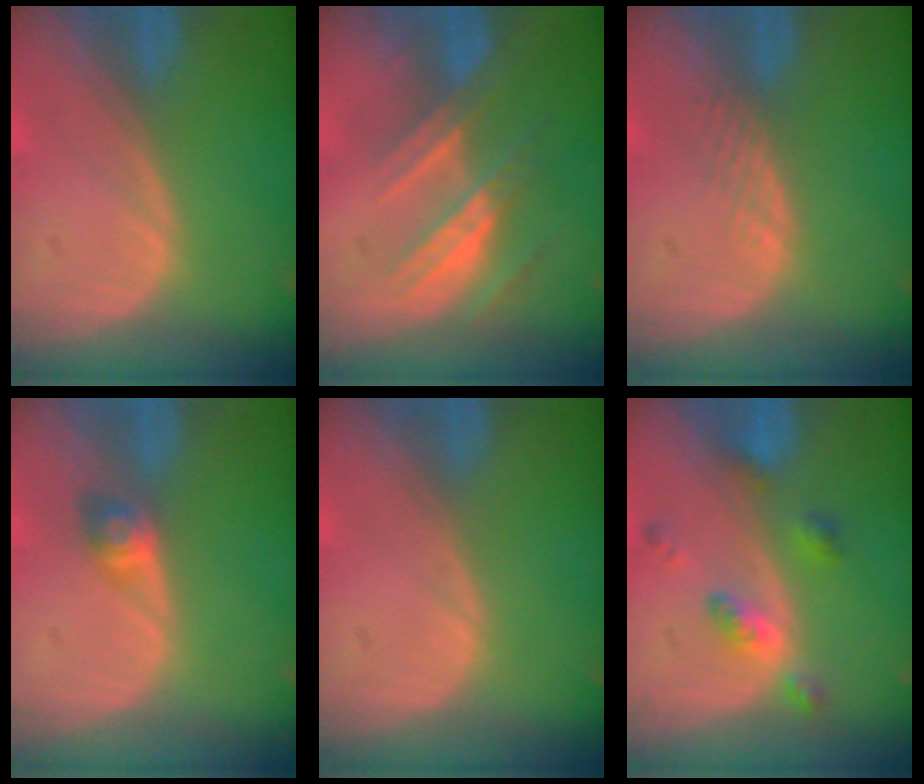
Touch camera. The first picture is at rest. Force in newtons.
{"total": 7.2, "press": 6.5, "slide": 3.1}
{"total": 1.6, "press": 1.6, "slide": 0.1}
{"total": 2.7, "press": 2.5, "slide": 1.1}
{"total": 0.0}
{"total": 5.1, "press": 4.6, "slide": 2.2}